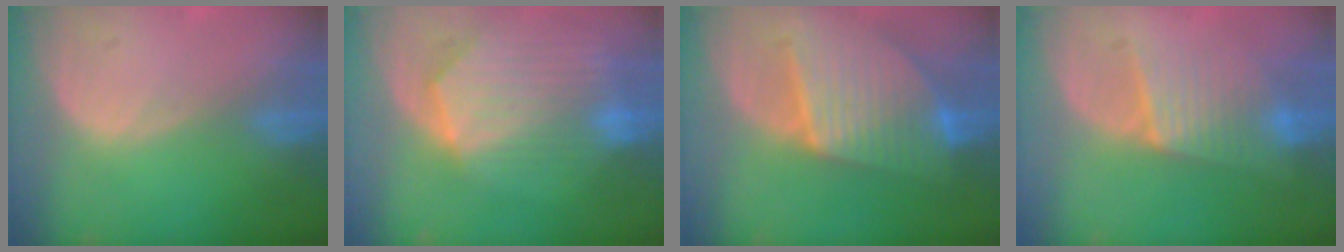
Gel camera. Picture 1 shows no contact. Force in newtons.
{"total": 10.4, "press": 9.1, "slide": 4.9}
{"total": 10.1, "press": 10.0, "slide": 0.7}
{"total": 6.3, "press": 6.3, "slide": 0.8}